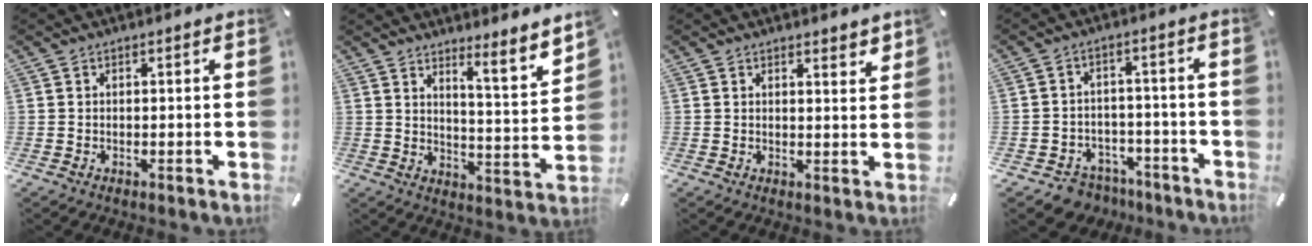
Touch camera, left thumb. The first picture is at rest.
{"total": 7.2, "force": [6.5, 0.3, 3.1], "torque": [-0.041, -0.070, 0.109]}
{"total": 2.4, "force": [2.2, 0.7, 0.5], "torque": [0.004, -0.017, 0.038]}
{"total": 5.0, "force": [-3.0, 3.9, 0.9], "torque": [-0.014, 0.020, -0.055]}